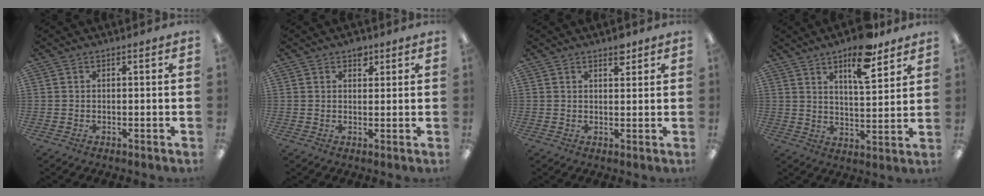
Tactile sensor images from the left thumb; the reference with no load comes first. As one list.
[{"total": 3.0, "force": [2.0, 1.8, 1.3], "torque": [-0.004, -0.007, 0.032]}, {"total": 3.2, "force": [2.4, 1.4, 1.6], "torque": [-0.004, -0.015, 0.037]}, {"total": 11.9, "force": [8.3, 4.0, 7.5], "torque": [-0.103, -0.047, 0.138]}]